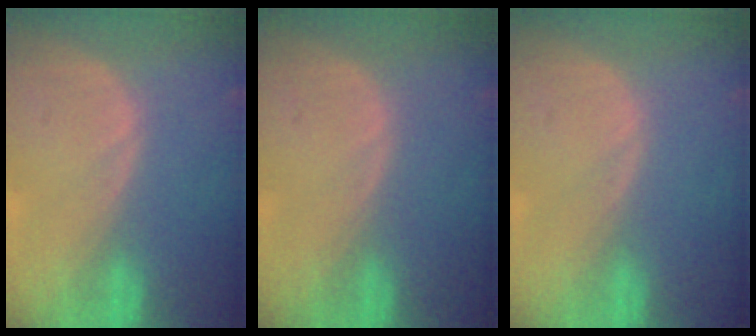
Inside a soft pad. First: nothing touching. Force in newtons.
{"total": 0.0}
{"total": 0.0}